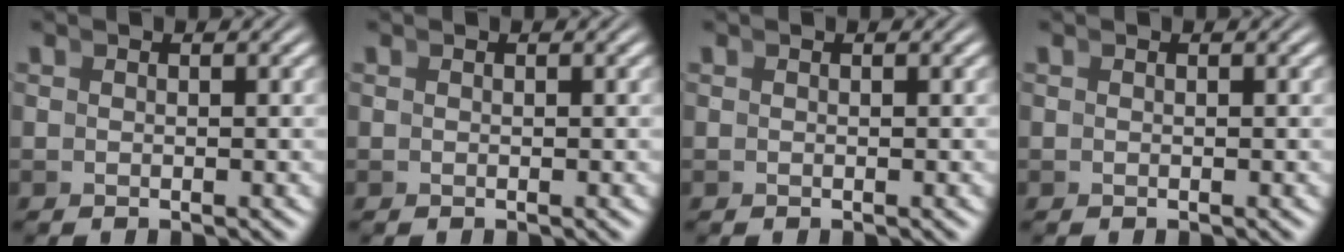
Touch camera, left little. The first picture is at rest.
{"total": 0.0}
{"total": 0.0}
{"total": 0.0}